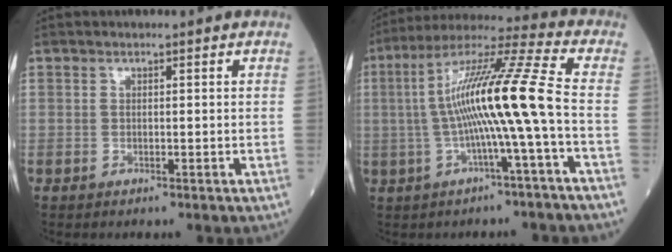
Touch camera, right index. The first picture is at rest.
{"total": 14.4, "force": [-1.2, -1.3, 14.3], "torque": [-0.260, 0.027, -0.030]}